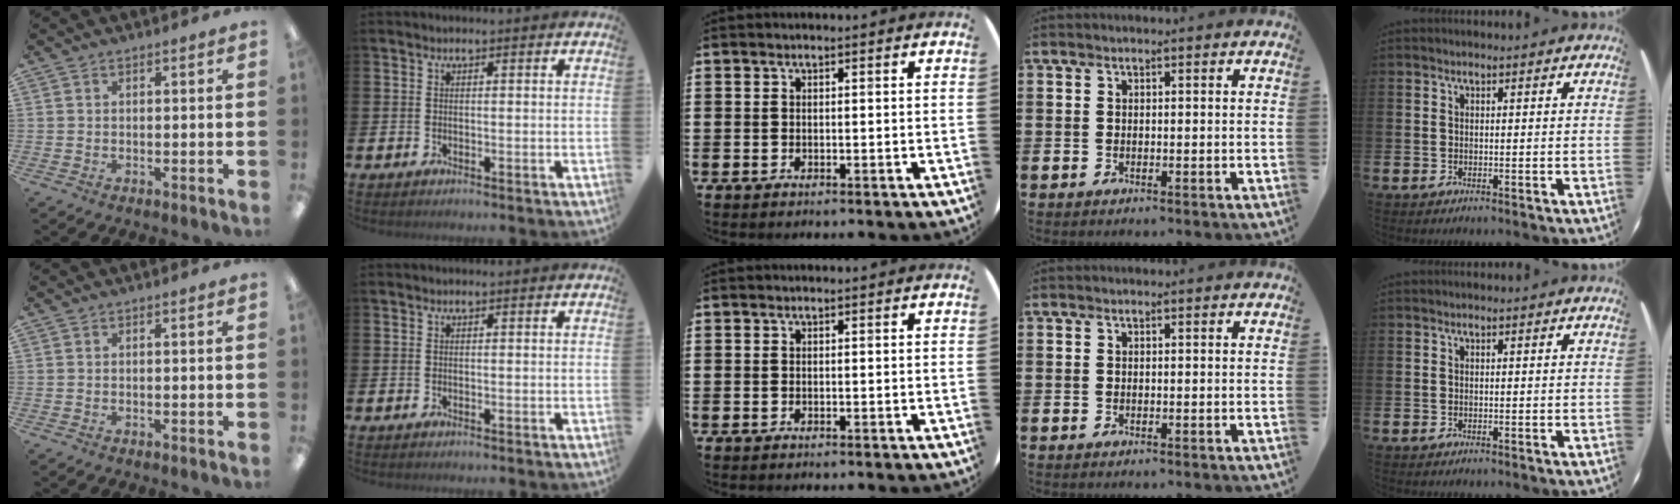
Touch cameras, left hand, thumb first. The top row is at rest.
{}